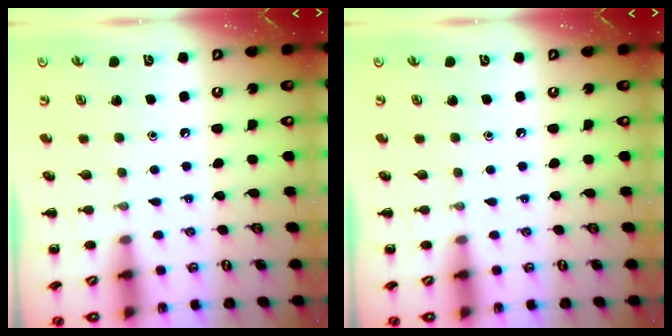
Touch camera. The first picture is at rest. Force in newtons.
{"total": 0.0}